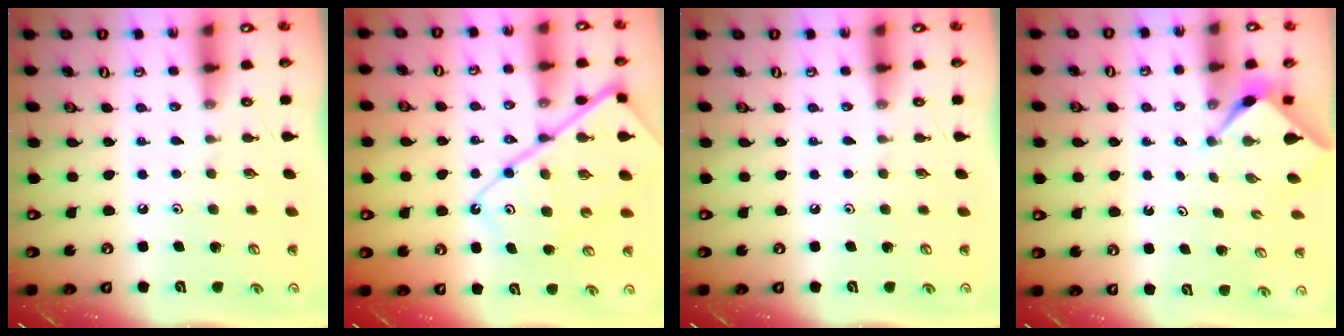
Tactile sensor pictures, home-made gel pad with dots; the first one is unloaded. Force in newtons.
{"total": 14.7, "press": 14.6, "slide": 1.7}
{"total": 0.0}
{"total": 2.4, "press": 2.3, "slide": 0.3}